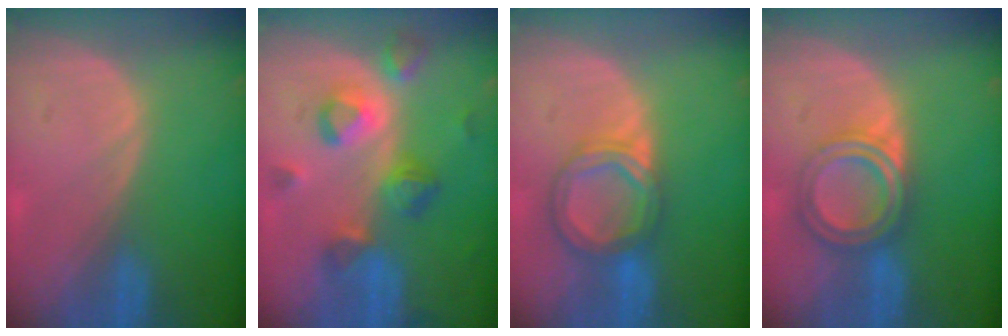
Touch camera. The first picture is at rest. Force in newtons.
{"total": 7.9, "press": 7.7, "slide": 2.0}
{"total": 6.6, "press": 6.0, "slide": 2.8}
{"total": 5.8, "press": 5.8, "slide": 0.2}